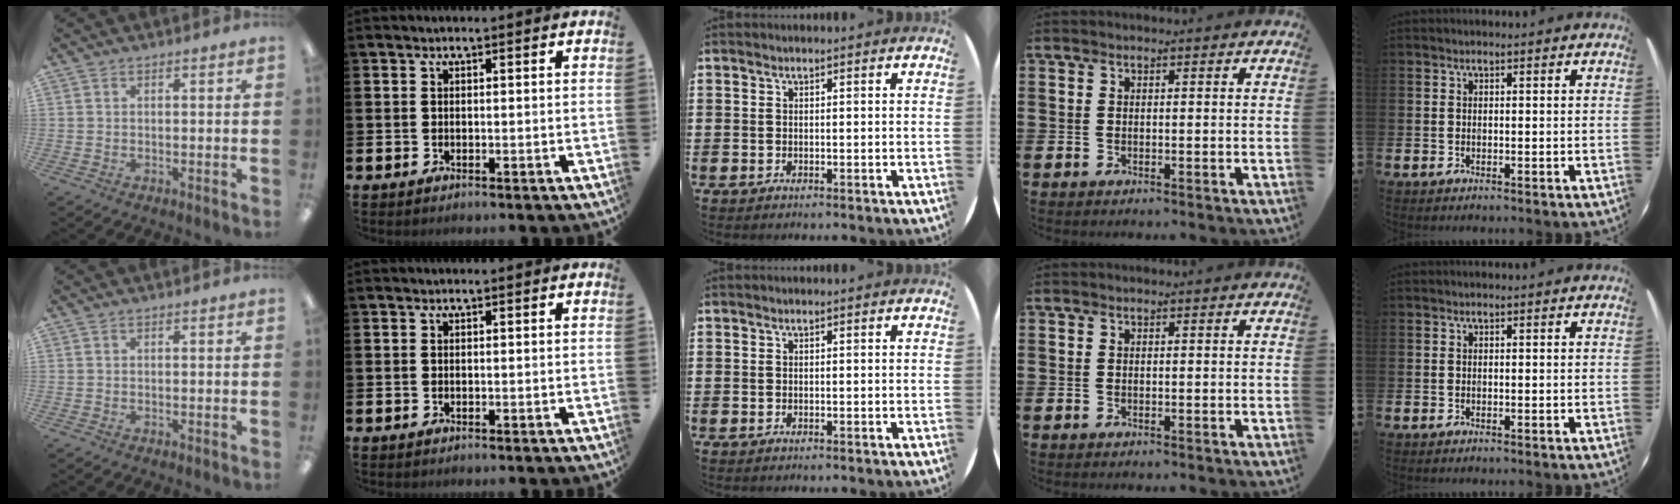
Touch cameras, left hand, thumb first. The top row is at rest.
{}